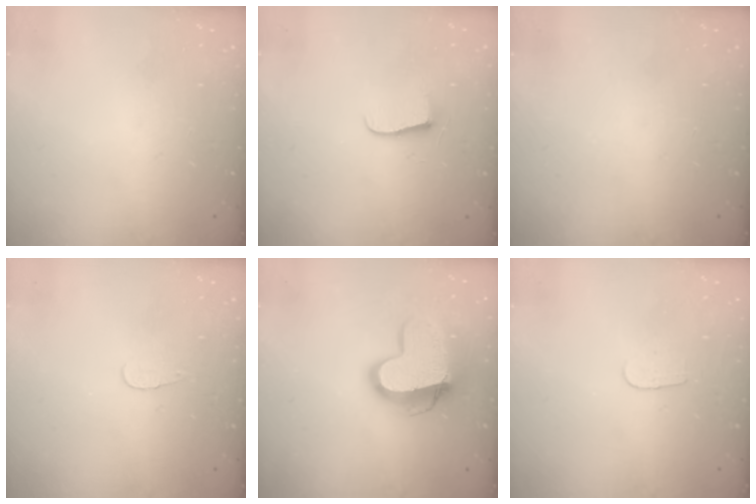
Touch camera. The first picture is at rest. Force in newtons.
{"total": 5.9, "press": 5.9, "slide": 0.6}
{"total": 0.0}
{"total": 3.4, "press": 3.4, "slide": 0.4}
{"total": 14.7, "press": 14.6, "slide": 1.3}
{"total": 3.7, "press": 3.6, "slide": 0.4}